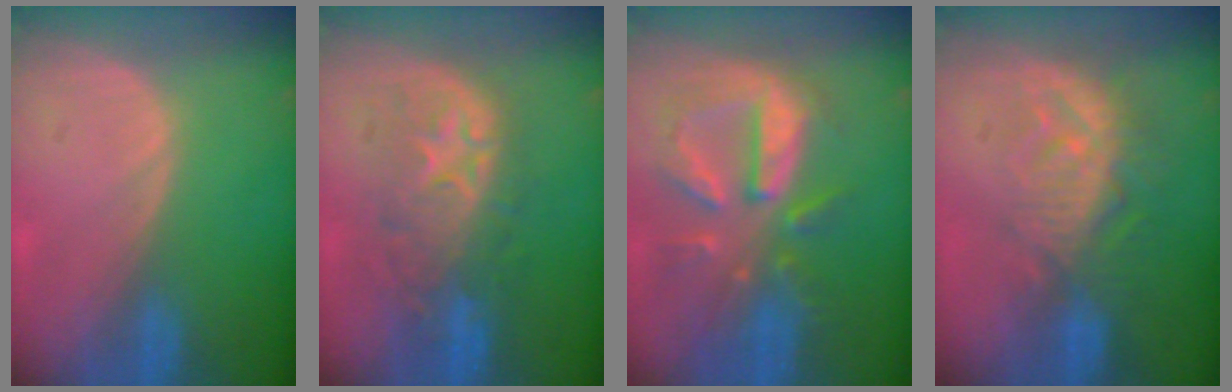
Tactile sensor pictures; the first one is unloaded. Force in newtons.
{"total": 9.0, "press": 8.7, "slide": 2.3}
{"total": 10.8, "press": 9.5, "slide": 5.1}
{"total": 9.3, "press": 8.1, "slide": 4.5}